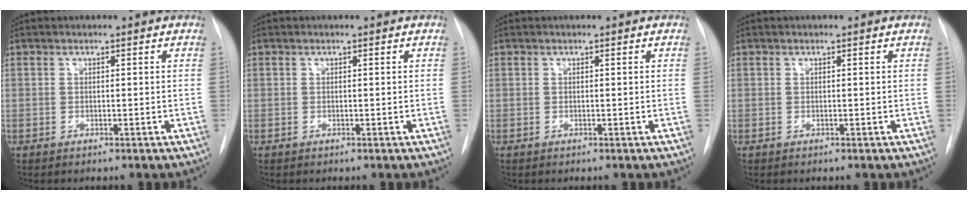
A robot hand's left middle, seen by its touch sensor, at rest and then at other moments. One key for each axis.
{"total": 0.0}
{"total": 0.0}
{"total": 0.0}